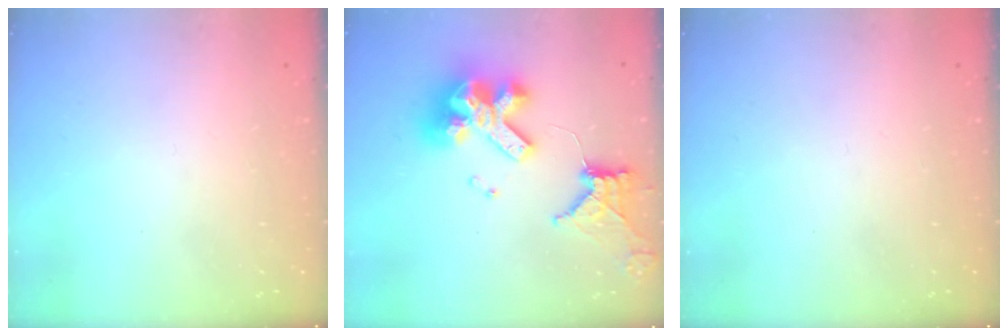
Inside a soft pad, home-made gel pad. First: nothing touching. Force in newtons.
{"total": 17.1, "press": 17.0, "slide": 2.0}
{"total": 0.0}